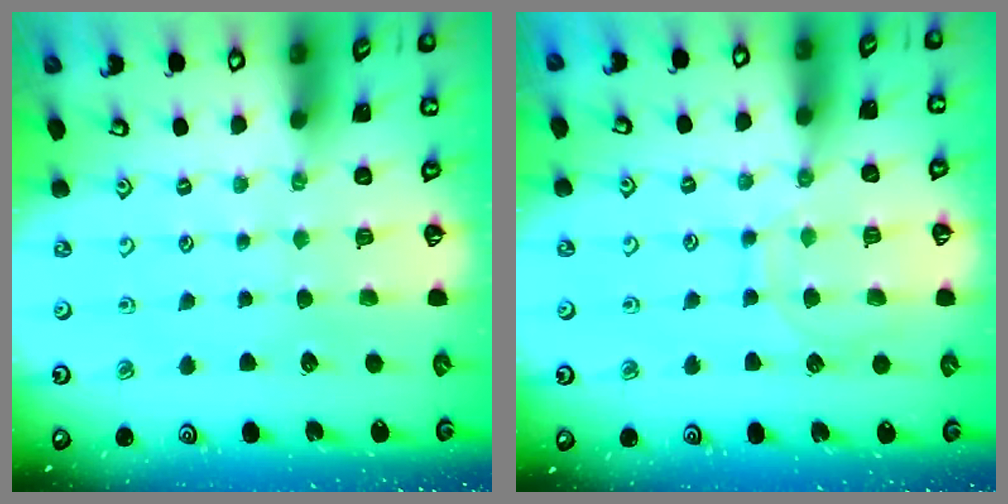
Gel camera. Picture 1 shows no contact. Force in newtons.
{"total": 8.6, "press": 8.6, "slide": 0.6}